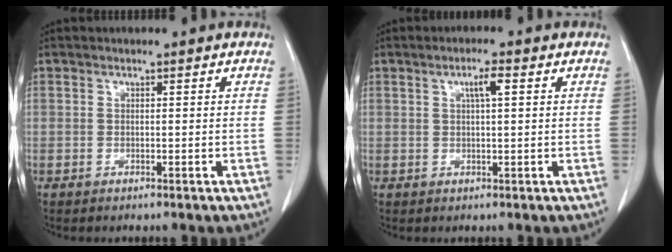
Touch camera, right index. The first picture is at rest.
{"total": 2.8, "force": [1.0, 0.2, 2.6], "torque": [-0.045, 0.003, 0.016]}